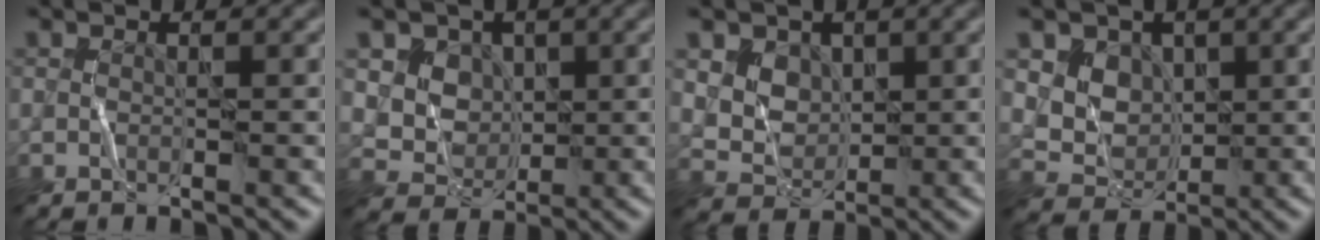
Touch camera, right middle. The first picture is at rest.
{"total": 4.9, "force": [2.6, 4.0, 1.3], "torque": [-0.046, 0.016, 0.050]}
{"total": 2.9, "force": [1.8, 2.3, 0.5], "torque": [-0.030, 0.002, 0.041]}
{"total": 5.0, "force": [2.6, 4.1, 1.5], "torque": [-0.048, 0.012, 0.049]}